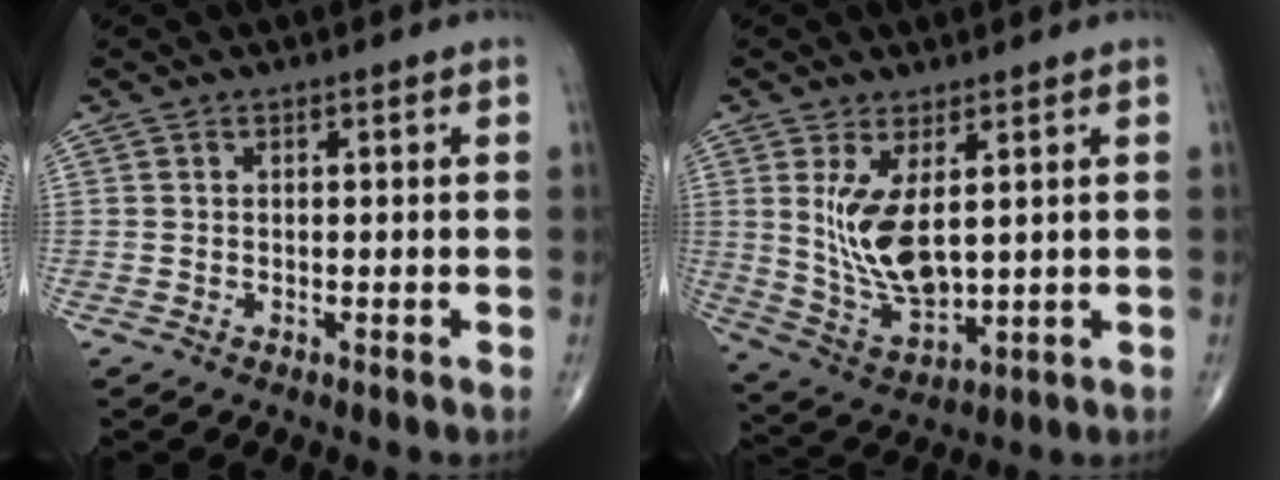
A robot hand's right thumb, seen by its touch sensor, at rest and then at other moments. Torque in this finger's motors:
{"motor_torque": [-0.37, 0.59, 1.23, 0.39, 0.40]}